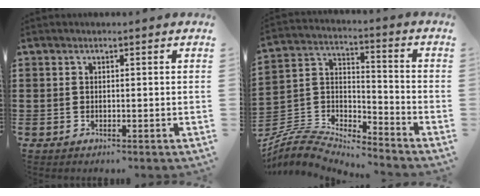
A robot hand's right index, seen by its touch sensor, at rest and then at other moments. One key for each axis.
{"total": 6.8, "fx": -6.6, "fy": 1.0, "fz": 1.2, "tx": -0.042, "ty": -0.004, "tz": -0.138}